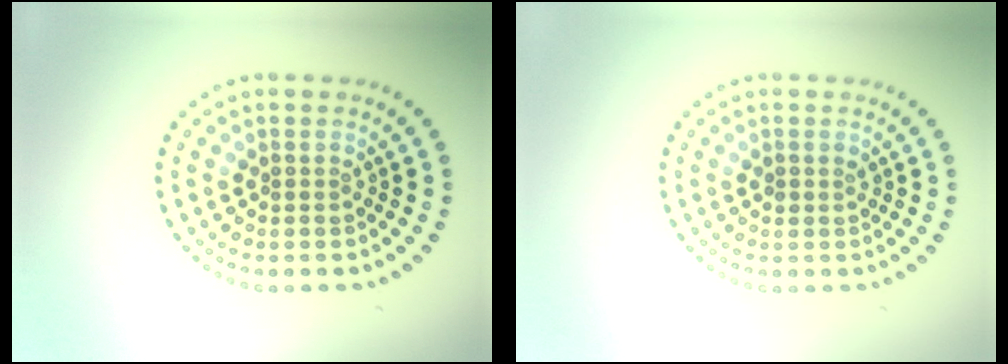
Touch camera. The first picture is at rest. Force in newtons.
{"total": 0.7, "press": 0.6, "slide": 0.2}